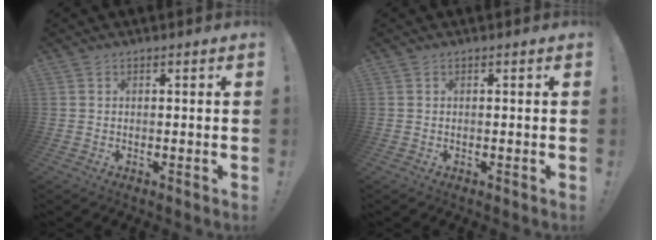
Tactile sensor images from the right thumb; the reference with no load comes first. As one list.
[{"total": 0.0}]